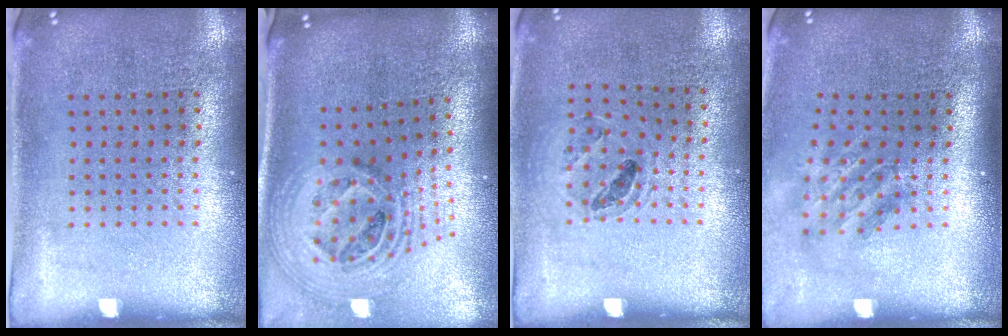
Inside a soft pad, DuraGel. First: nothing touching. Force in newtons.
{"total": 2.6, "press": 1.9, "slide": 1.9}
{"total": 0.9, "press": 0.9, "slide": 0.1}
{"total": 1.8, "press": 1.3, "slide": 1.3}